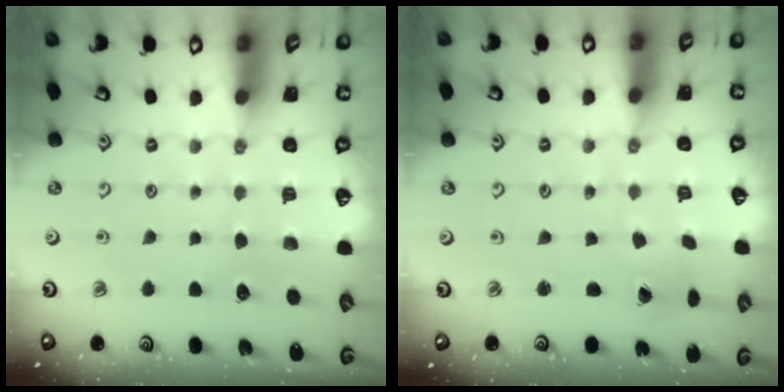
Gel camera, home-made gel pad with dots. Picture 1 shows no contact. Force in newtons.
{"total": 0.6, "press": 0.6, "slide": 0.0}